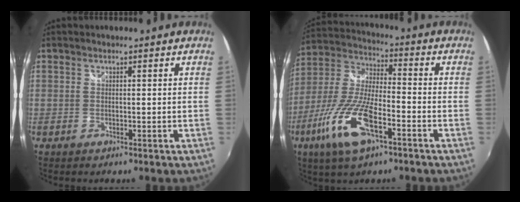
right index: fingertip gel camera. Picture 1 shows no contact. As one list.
[{"total": 15.9, "force": [-7.6, 5.1, 13.0], "torque": [-0.285, -0.020, -0.150]}]